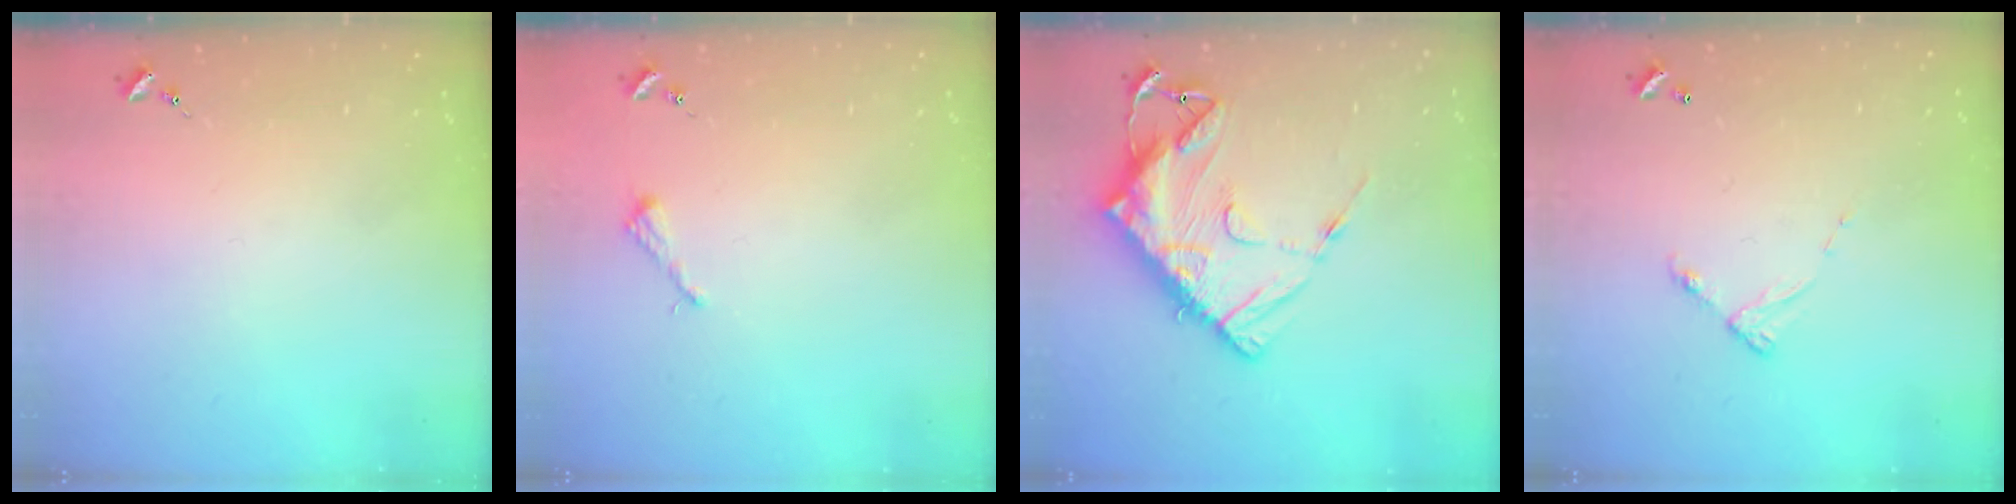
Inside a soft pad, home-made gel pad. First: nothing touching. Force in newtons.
{"total": 2.6, "press": 2.6, "slide": 0.3}
{"total": 16.9, "press": 16.8, "slide": 1.8}
{"total": 6.1, "press": 6.1, "slide": 0.5}